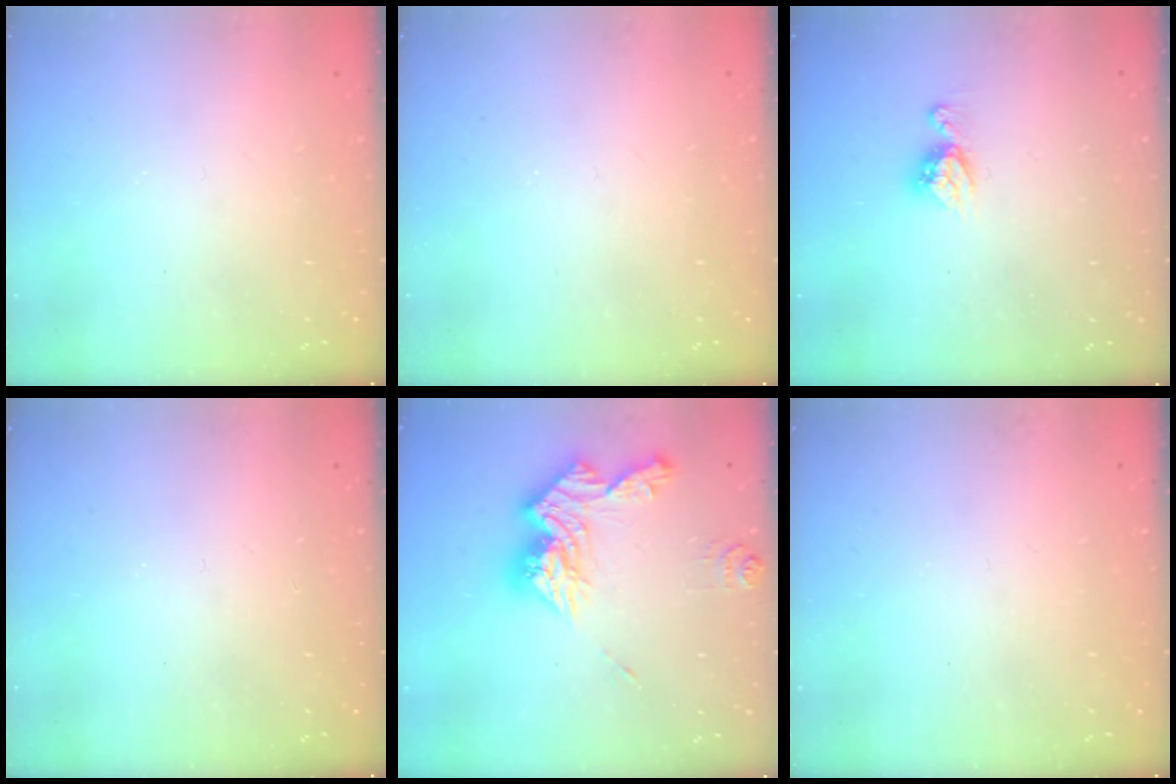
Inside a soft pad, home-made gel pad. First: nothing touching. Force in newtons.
{"total": 0.0}
{"total": 7.2, "press": 7.2, "slide": 0.5}
{"total": 0.0}
{"total": 15.1, "press": 15.0, "slide": 1.5}
{"total": 0.0}